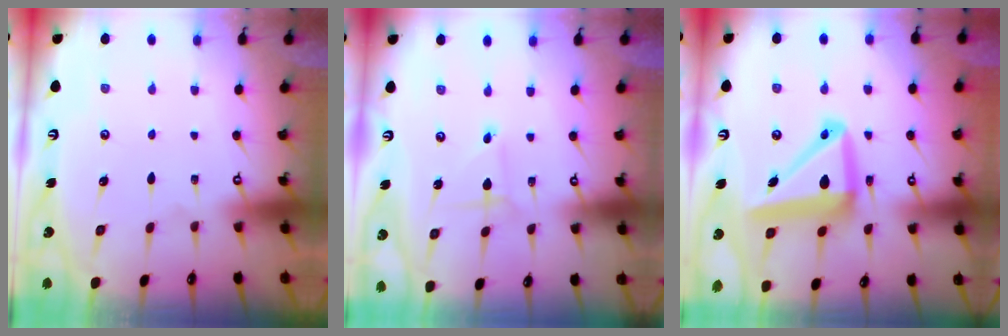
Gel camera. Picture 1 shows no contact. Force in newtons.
{"total": 0.9, "press": 0.9, "slide": 0.0}
{"total": 15.5, "press": 15.3, "slide": 2.2}